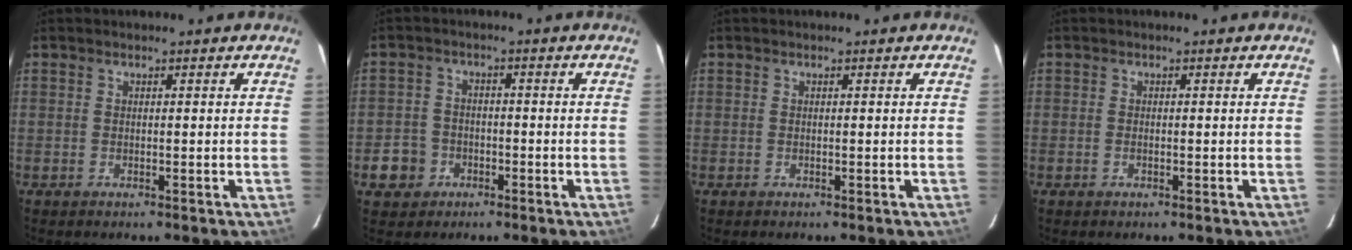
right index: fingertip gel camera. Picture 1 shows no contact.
{"total": 5.4, "force": [-2.6, 4.6, 0.9], "torque": [-0.030, 0.018, -0.040]}
{"total": 0.0}
{"total": 0.7, "force": [-0.3, 0.4, 0.4], "torque": [-0.010, -0.001, -0.006]}